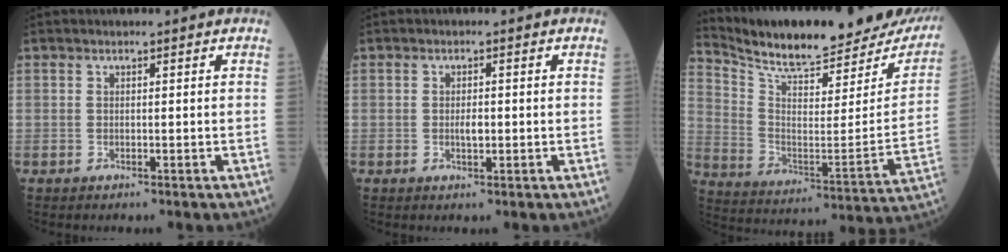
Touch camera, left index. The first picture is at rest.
{"total": 1.6, "force": [-0.4, 0.6, 1.4], "torque": [-0.026, -0.003, -0.007]}
{"total": 26.4, "force": [24.0, 4.7, 9.8], "torque": [-0.166, -0.076, 0.335]}